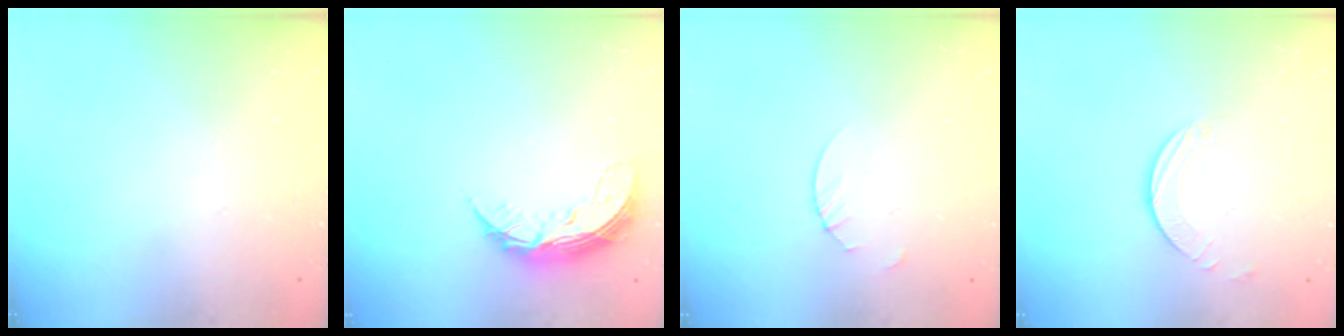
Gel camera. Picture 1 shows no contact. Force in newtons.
{"total": 7.9, "press": 7.9, "slide": 0.6}
{"total": 1.9, "press": 1.9, "slide": 0.2}
{"total": 2.5, "press": 2.5, "slide": 0.2}